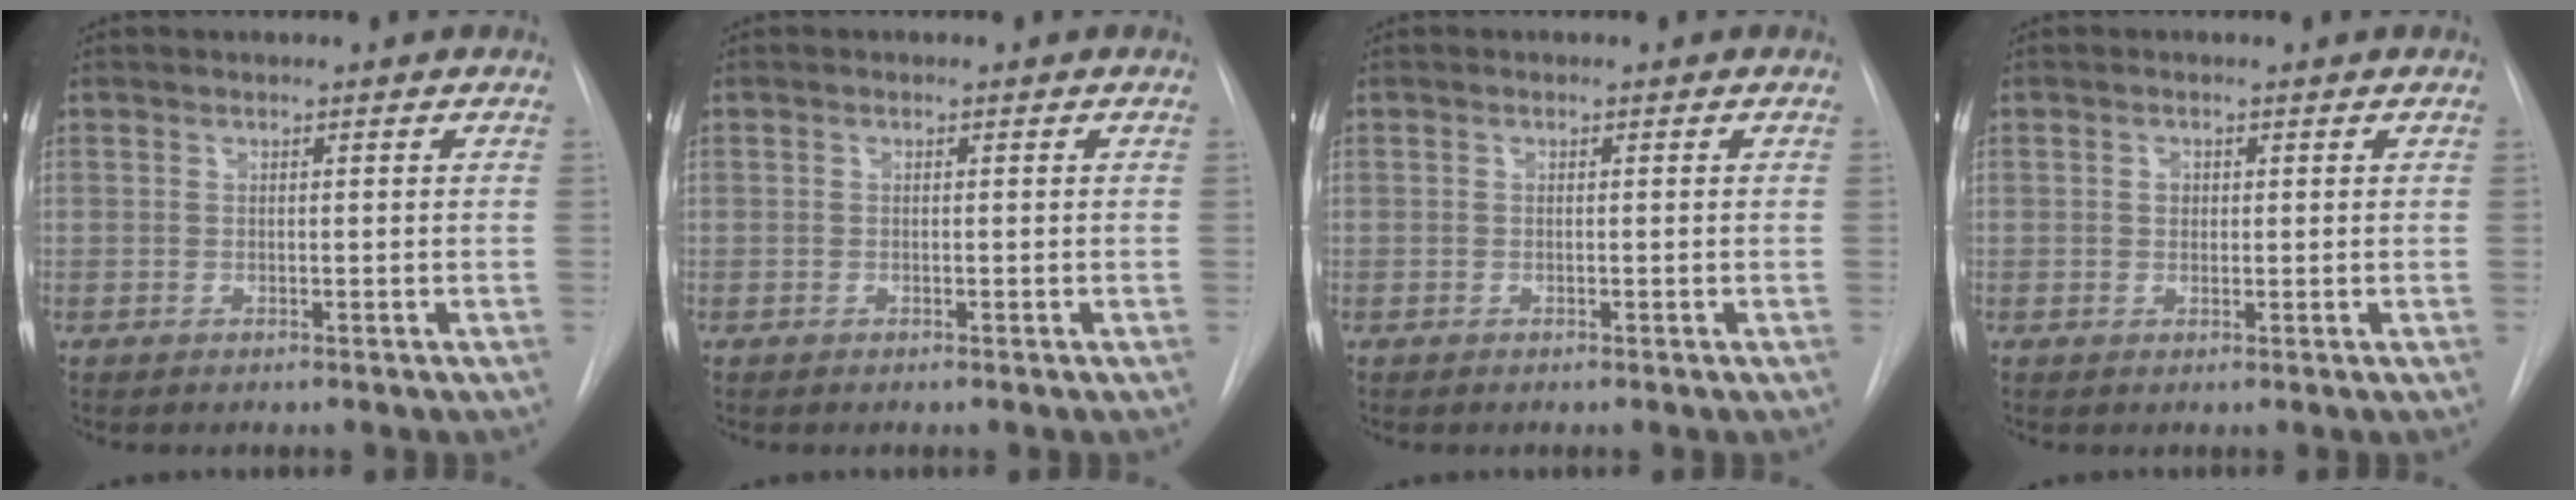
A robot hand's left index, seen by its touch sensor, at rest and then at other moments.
{"total": 0.0}
{"total": 0.0}
{"total": 1.2, "force": [0.2, 1.1, 0.6], "torque": [-0.010, 0.001, 0.002]}